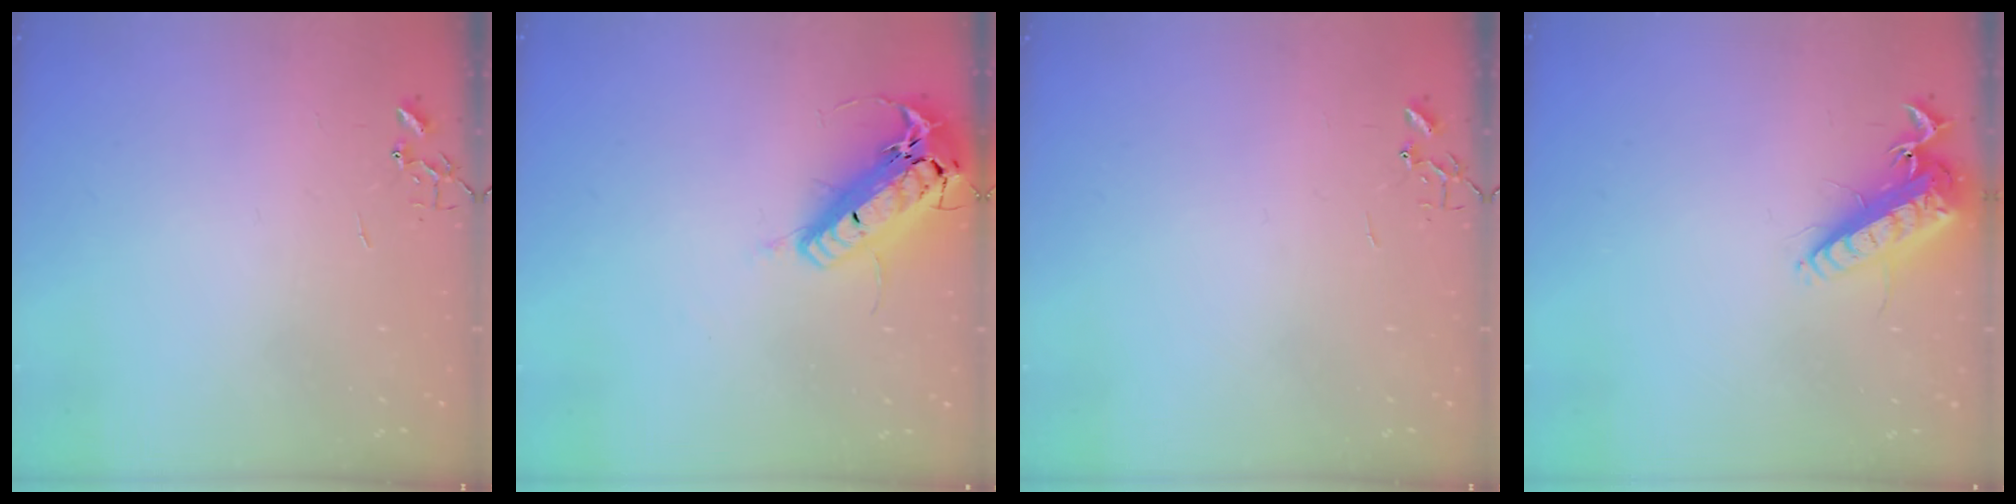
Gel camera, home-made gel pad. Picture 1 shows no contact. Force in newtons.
{"total": 22.0, "press": 21.5, "slide": 4.5}
{"total": 0.0}
{"total": 14.6, "press": 14.4, "slide": 2.8}